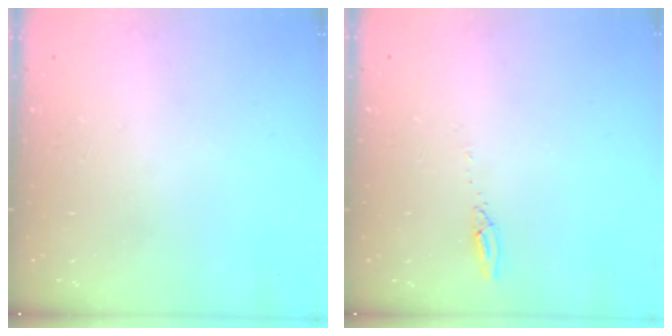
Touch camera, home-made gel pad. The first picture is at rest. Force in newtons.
{"total": 2.7, "press": 2.7, "slide": 0.2}